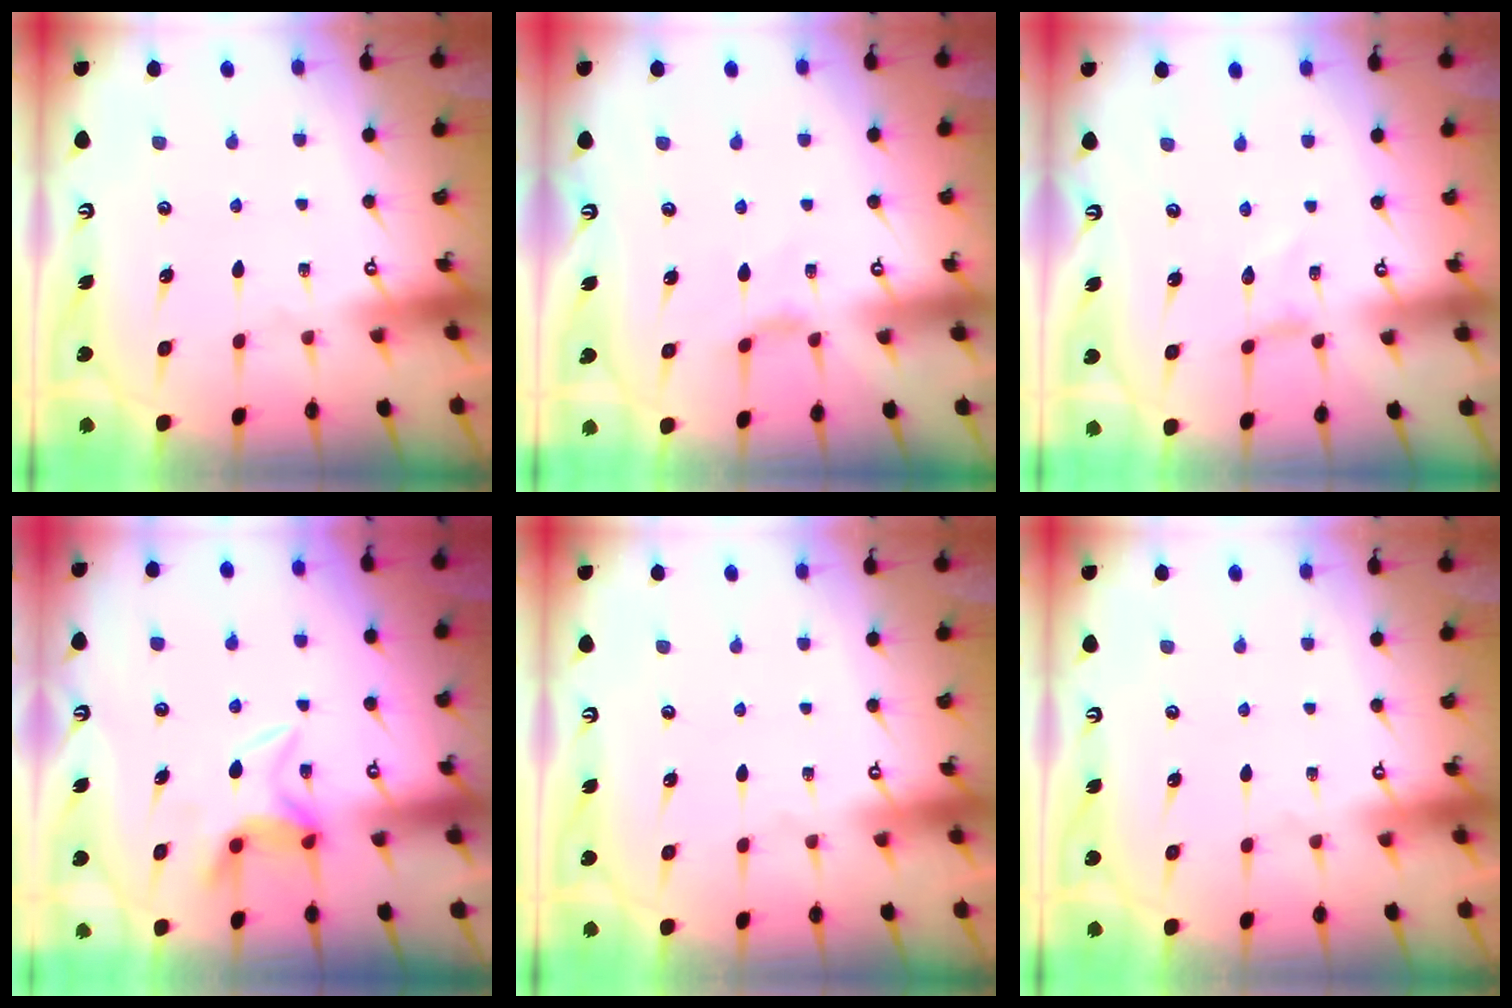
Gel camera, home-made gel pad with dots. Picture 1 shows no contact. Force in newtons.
{"total": 1.6, "press": 1.5, "slide": 0.4}
{"total": 0.0}
{"total": 5.5, "press": 5.5, "slide": 0.1}
{"total": 0.0}
{"total": 0.0}